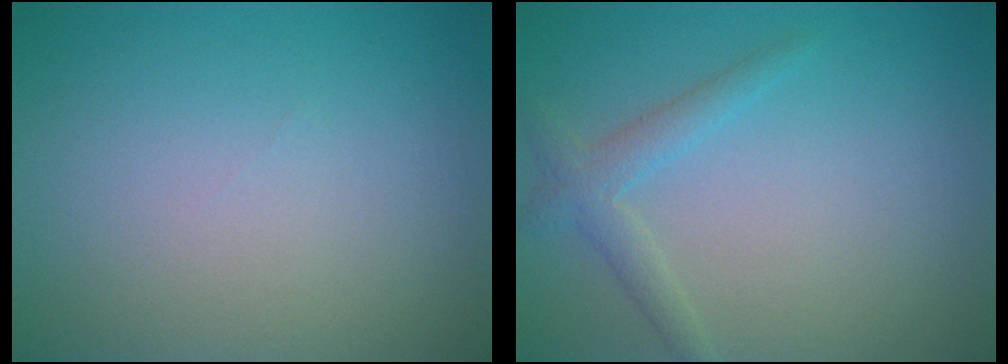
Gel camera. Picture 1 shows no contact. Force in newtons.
{"total": 2.0, "press": 2.0, "slide": 0.2}